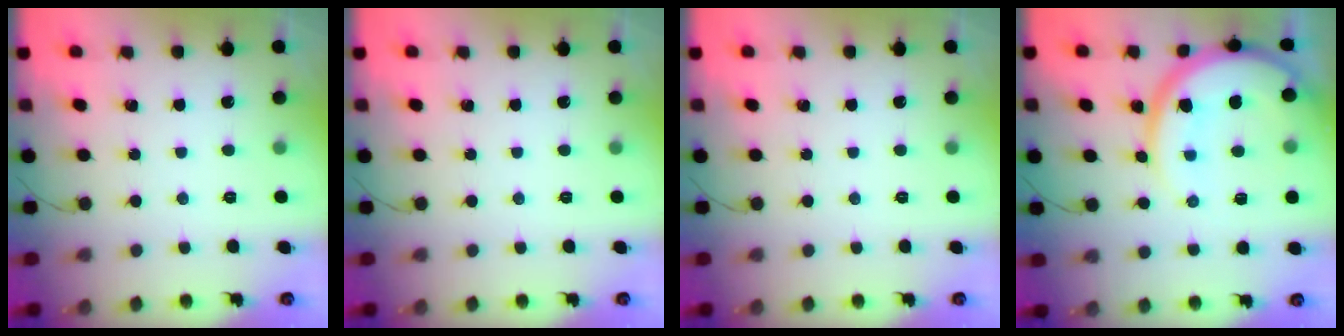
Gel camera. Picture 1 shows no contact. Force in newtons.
{"total": 0.0}
{"total": 0.0}
{"total": 15.2, "press": 15.1, "slide": 1.8}